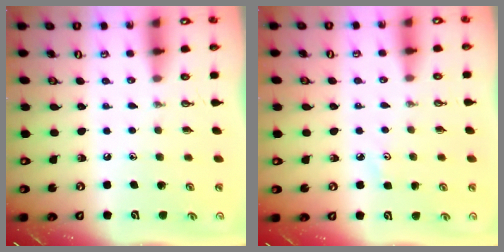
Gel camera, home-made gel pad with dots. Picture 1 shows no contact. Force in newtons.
{"total": 2.8, "press": 2.8, "slide": 0.4}